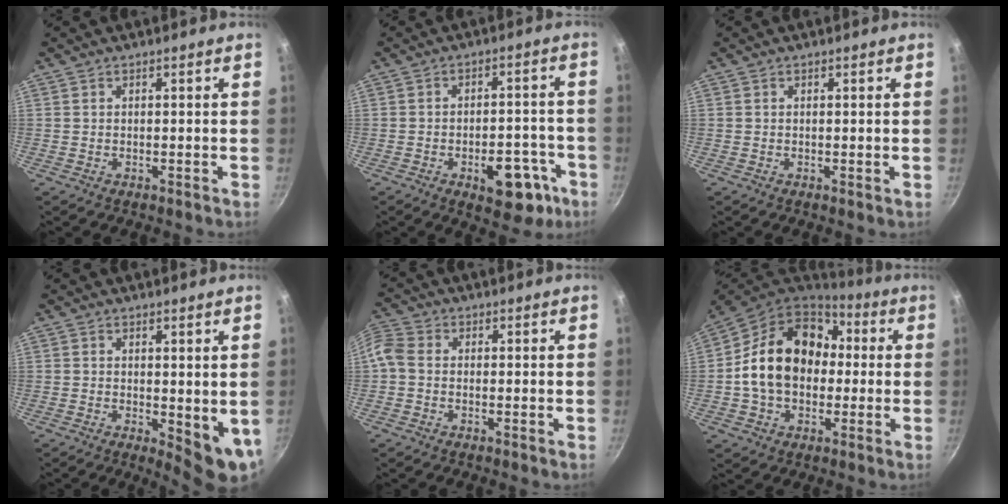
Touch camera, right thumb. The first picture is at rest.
{"total": 11.9, "force": [-5.2, 6.3, 8.6], "torque": [-0.066, 0.036, -0.059]}
{"total": 0.0}
{"total": 6.7, "force": [0.2, 2.9, 6.1], "torque": [-0.066, -0.009, 0.009]}
{"total": 6.6, "force": [-0.8, 5.3, 3.9], "torque": [-0.097, 0.017, -0.034]}
{"total": 19.5, "force": [1.1, 14.7, 12.8], "torque": [-0.199, 0.042, 0.011]}